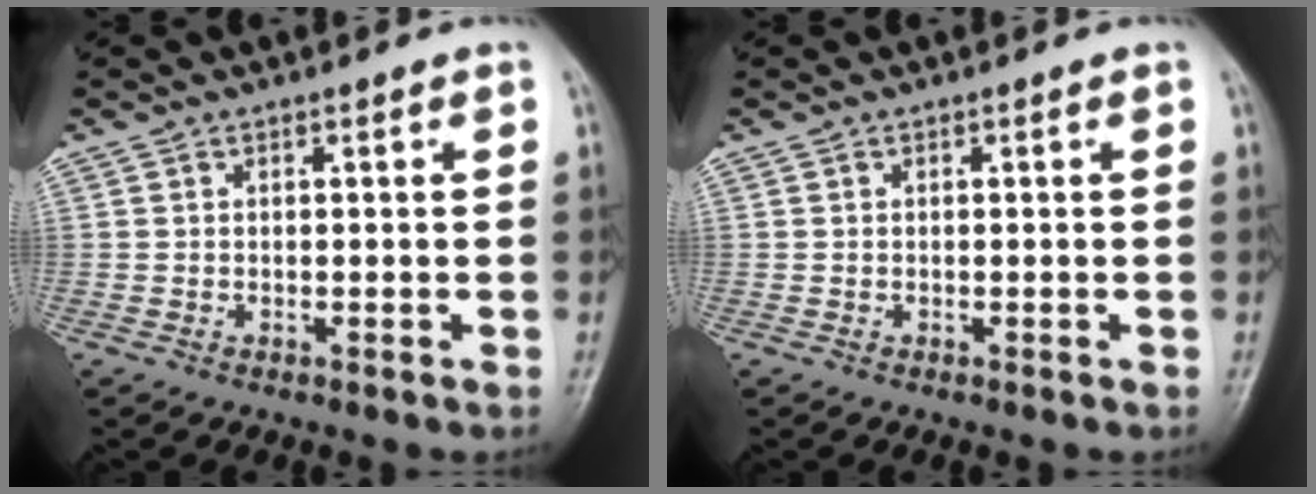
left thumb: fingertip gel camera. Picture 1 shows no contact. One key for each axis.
{"total": 0.0}